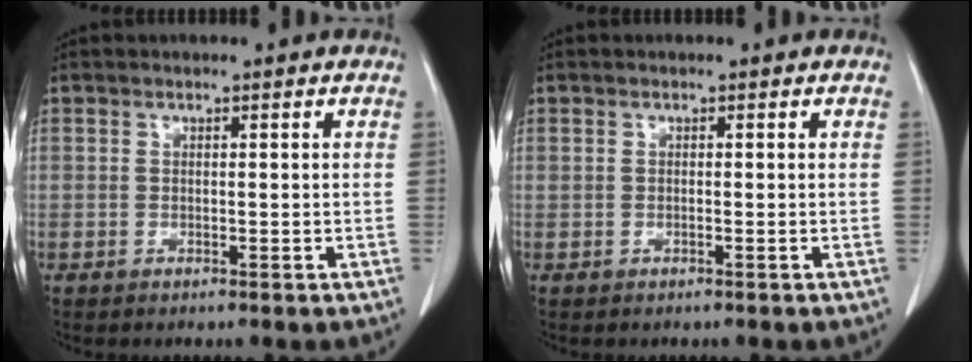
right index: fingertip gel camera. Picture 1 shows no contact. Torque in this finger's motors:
{"motor_torque": [0.05, -0.02, 0.01, 0.00]}